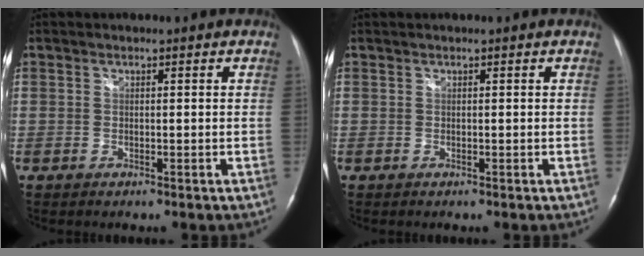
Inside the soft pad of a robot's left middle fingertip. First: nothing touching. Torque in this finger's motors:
{"motor_torque": [-0.04, -0.01, 0.05, 0.00]}